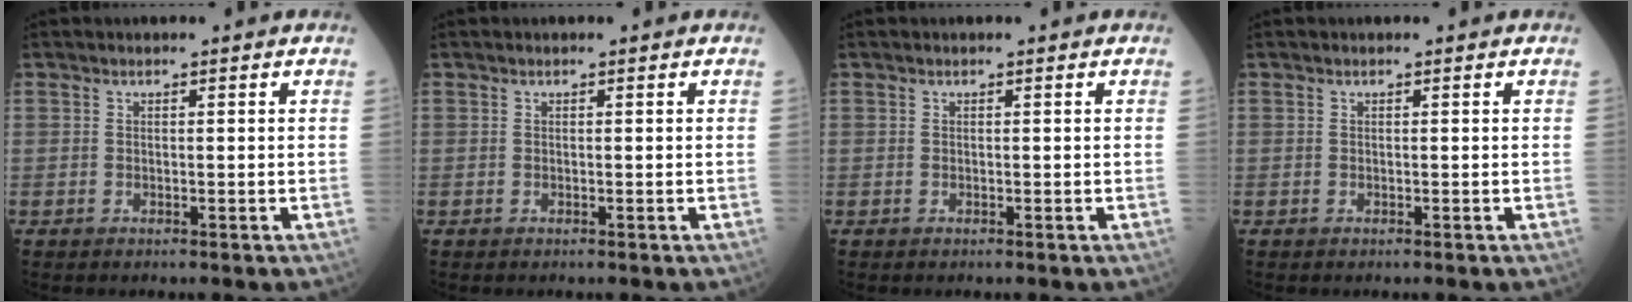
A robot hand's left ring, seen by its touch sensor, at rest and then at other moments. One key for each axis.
{"total": 0.0}
{"total": 0.0}
{"total": 0.0}